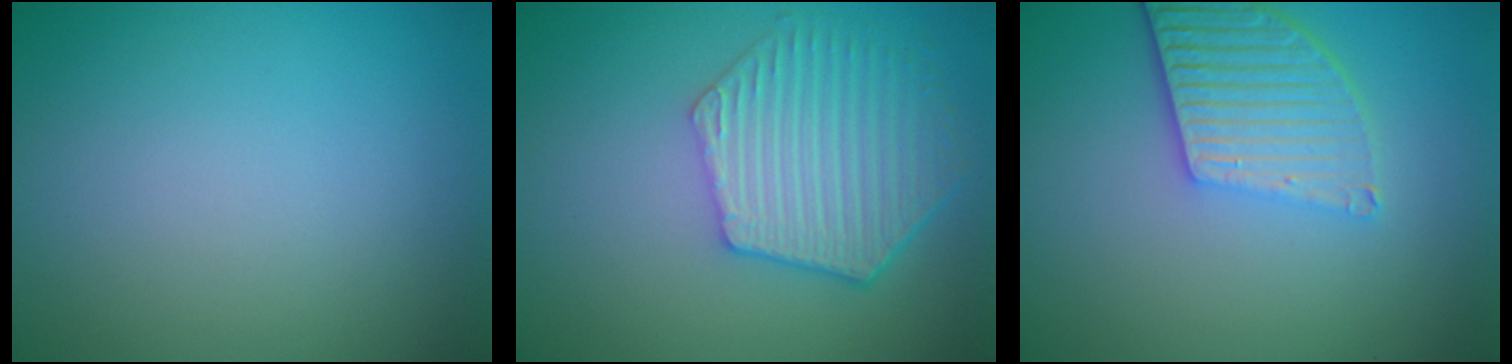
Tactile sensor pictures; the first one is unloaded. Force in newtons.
{"total": 5.7, "press": 4.7, "slide": 3.3}
{"total": 4.8, "press": 3.8, "slide": 3.0}